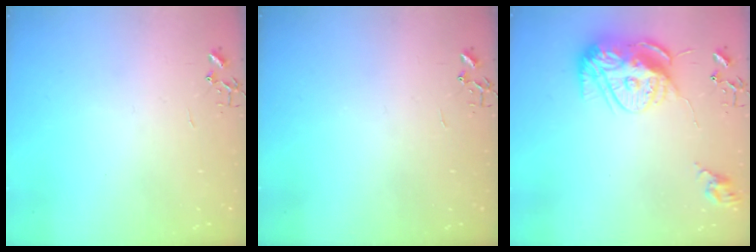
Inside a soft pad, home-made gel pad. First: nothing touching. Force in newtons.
{"total": 0.0}
{"total": 14.9, "press": 14.8, "slide": 1.2}